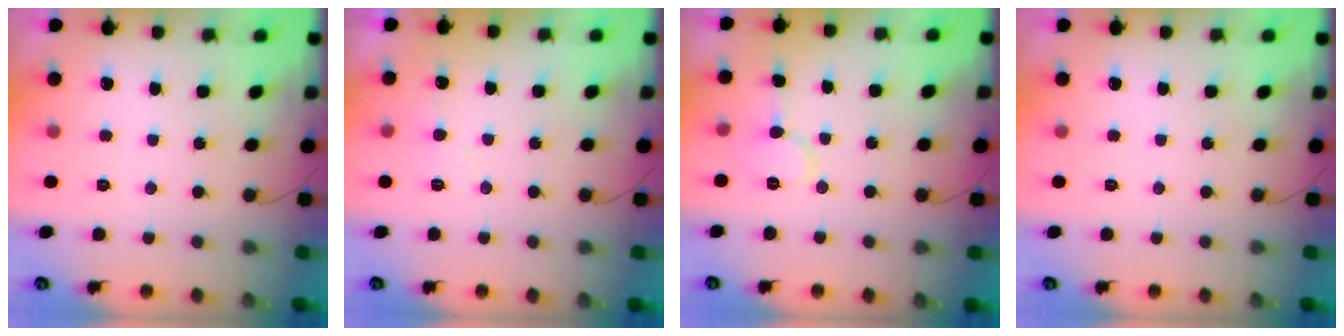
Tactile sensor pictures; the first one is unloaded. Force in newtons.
{"total": 4.7, "press": 4.7, "slide": 0.4}
{"total": 6.9, "press": 6.9, "slide": 0.3}
{"total": 0.0}